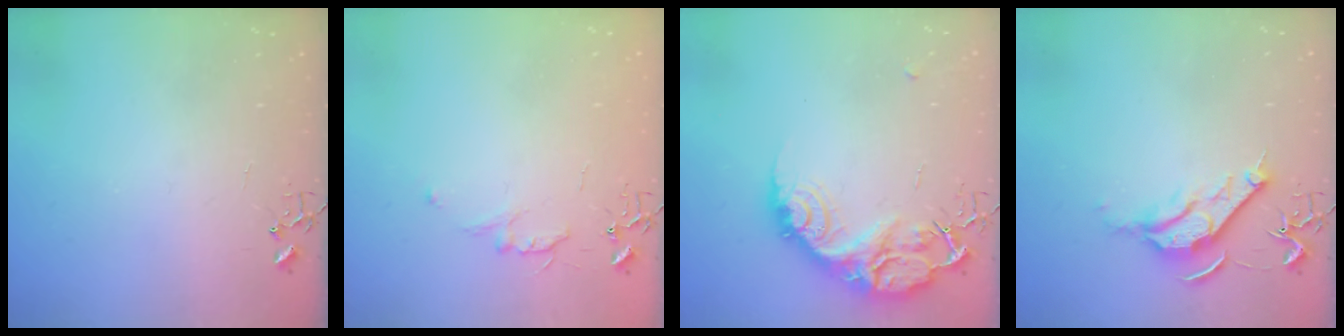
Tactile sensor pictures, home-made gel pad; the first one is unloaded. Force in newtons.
{"total": 6.0, "press": 6.0, "slide": 0.7}
{"total": 16.4, "press": 16.3, "slide": 1.2}
{"total": 10.1, "press": 10.0, "slide": 1.1}